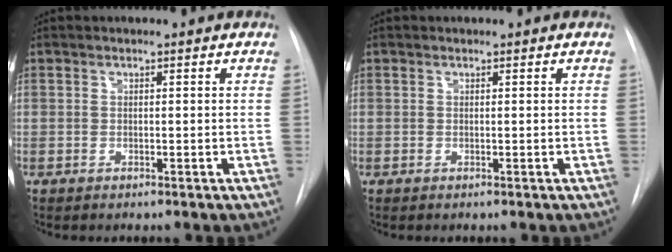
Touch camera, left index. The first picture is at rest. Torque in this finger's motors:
{"motor_torque": [0.00, 0.01, 0.00, 0.00]}